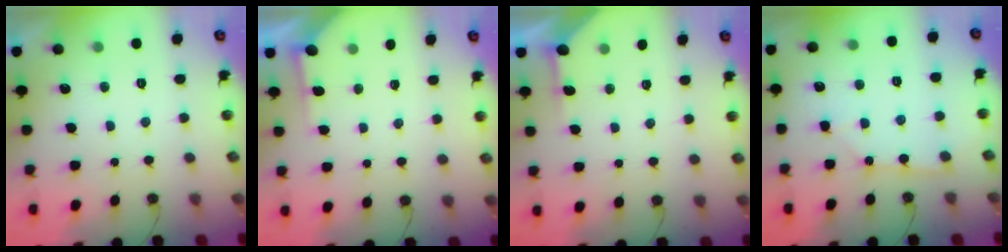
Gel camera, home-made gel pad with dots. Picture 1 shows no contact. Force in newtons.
{"total": 1.6, "press": 1.6, "slide": 0.2}
{"total": 2.3, "press": 2.2, "slide": 0.3}
{"total": 2.7, "press": 2.7, "slide": 0.3}